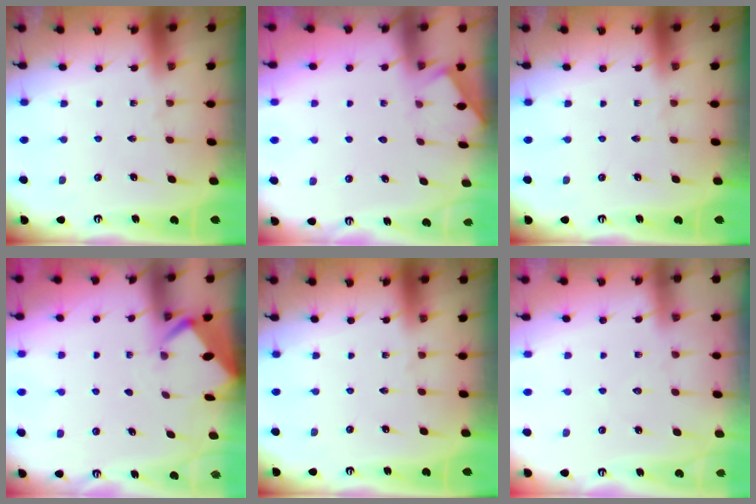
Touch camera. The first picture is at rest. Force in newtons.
{"total": 1.2, "press": 1.2, "slide": 0.2}
{"total": 0.0}
{"total": 2.5, "press": 2.5, "slide": 0.2}
{"total": 0.0}
{"total": 4.6, "press": 4.5, "slide": 0.6}